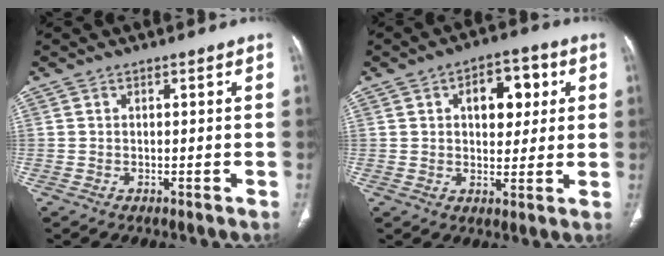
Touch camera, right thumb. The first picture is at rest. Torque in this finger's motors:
{"motor_torque": [-0.89, 0.69, 0.40, -0.20, 0.01]}